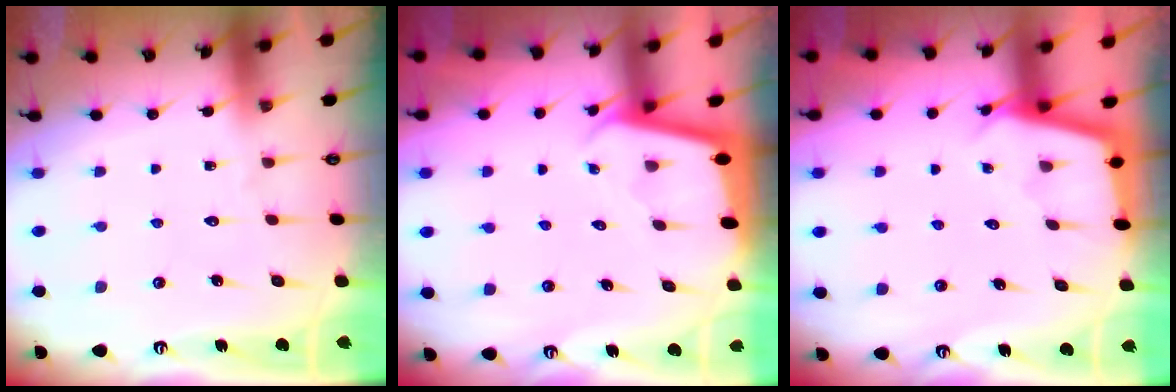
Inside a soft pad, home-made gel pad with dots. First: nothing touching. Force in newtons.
{"total": 1.8, "press": 1.8, "slide": 0.0}
{"total": 2.7, "press": 2.7, "slide": 0.3}